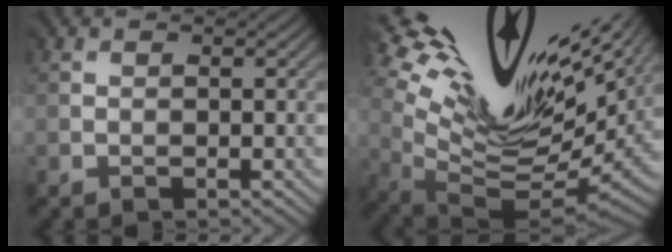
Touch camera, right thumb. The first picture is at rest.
{"total": 17.9, "force": [8.9, 5.5, 14.5], "torque": [-0.225, 0.019, 0.164]}